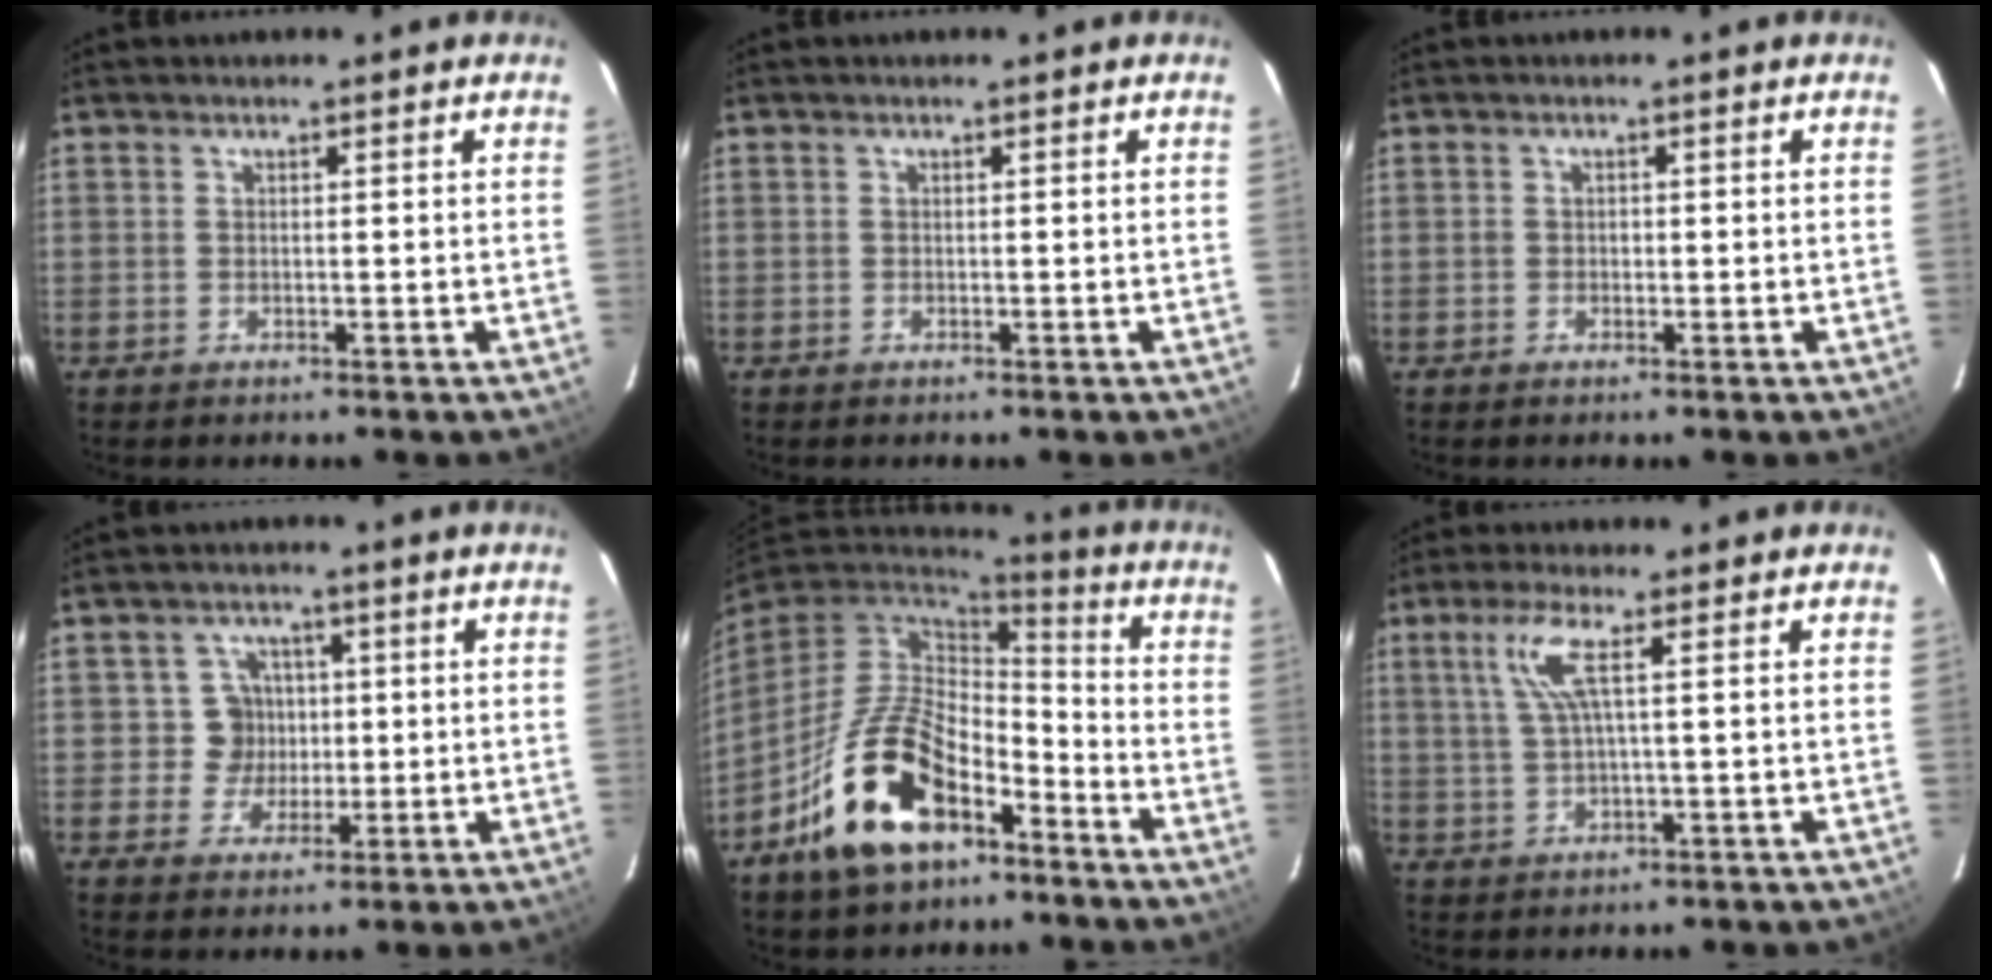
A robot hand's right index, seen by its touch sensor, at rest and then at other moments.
{"total": 0.0}
{"total": 0.9, "force": [-0.2, 0.8, 0.2], "torque": [-0.001, 0.002, -0.004]}
{"total": 5.1, "force": [0.0, 5.1, 0.3], "torque": [0.001, 0.013, 0.001]}
{"total": 17.9, "force": [-9.9, 9.3, 11.7], "torque": [-0.235, 0.006, -0.168]}
{"total": 5.4, "force": [1.7, 0.0, 5.1], "torque": [-0.102, 0.003, 0.041]}